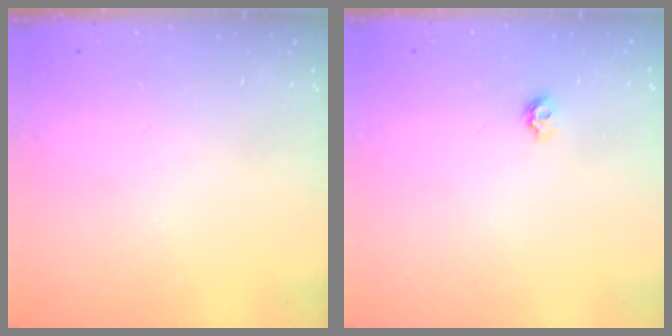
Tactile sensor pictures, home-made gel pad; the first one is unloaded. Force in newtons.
{"total": 4.6, "press": 4.6, "slide": 0.6}